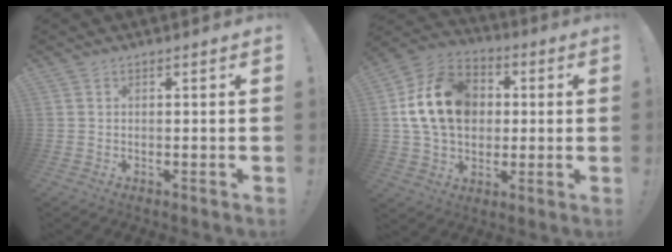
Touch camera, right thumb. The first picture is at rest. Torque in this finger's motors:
{"motor_torque": [0.43, 0.50, 0.38, 0.03, 0.25]}